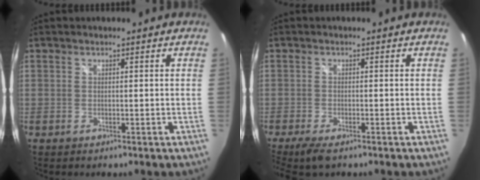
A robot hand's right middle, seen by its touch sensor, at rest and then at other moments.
{"total": 4.9, "force": [-3.7, 1.1, 3.0], "torque": [-0.073, -0.022, -0.069]}